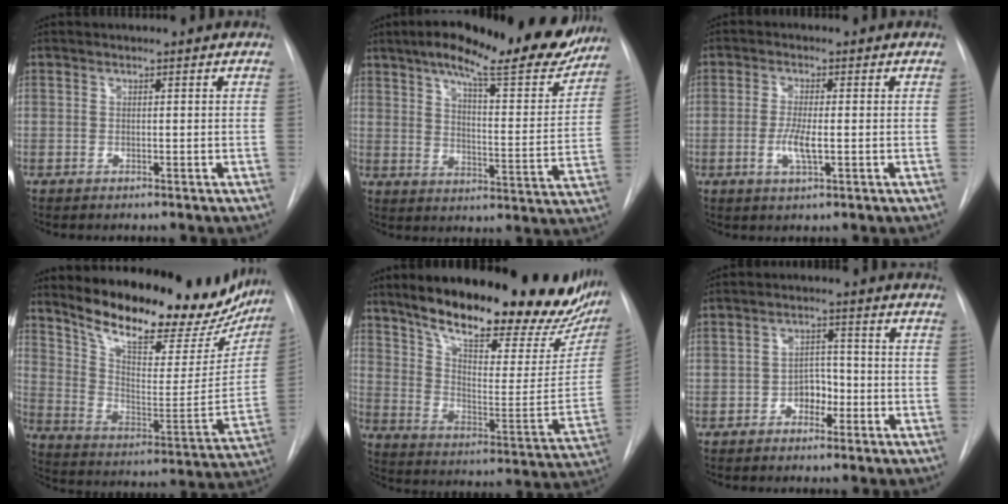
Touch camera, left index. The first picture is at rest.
{"total": 21.8, "force": [17.7, 4.5, 11.8], "torque": [-0.169, -0.014, 0.230]}
{"total": 4.1, "force": [-0.9, 0.7, 3.9], "torque": [-0.083, -0.008, -0.015]}
{"total": 25.0, "force": [21.2, 7.3, 11.0], "torque": [-0.162, -0.045, 0.296]}
{"total": 28.8, "force": [22.8, 7.7, 15.7], "torque": [-0.239, -0.039, 0.309]}
{"total": 3.7, "force": [-1.8, 2.4, 2.2], "torque": [-0.029, 0.009, -0.032]}